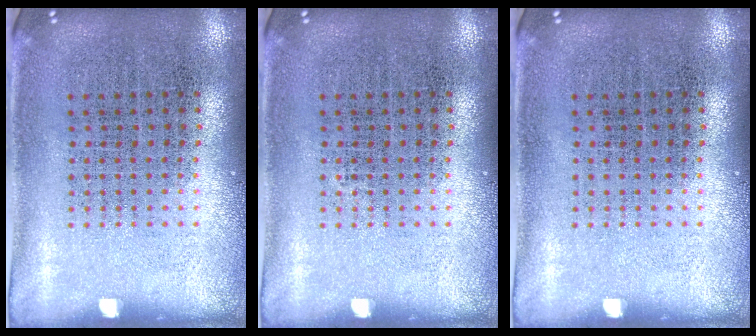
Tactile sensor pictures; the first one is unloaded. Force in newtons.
{"total": 0.0}
{"total": 0.0}